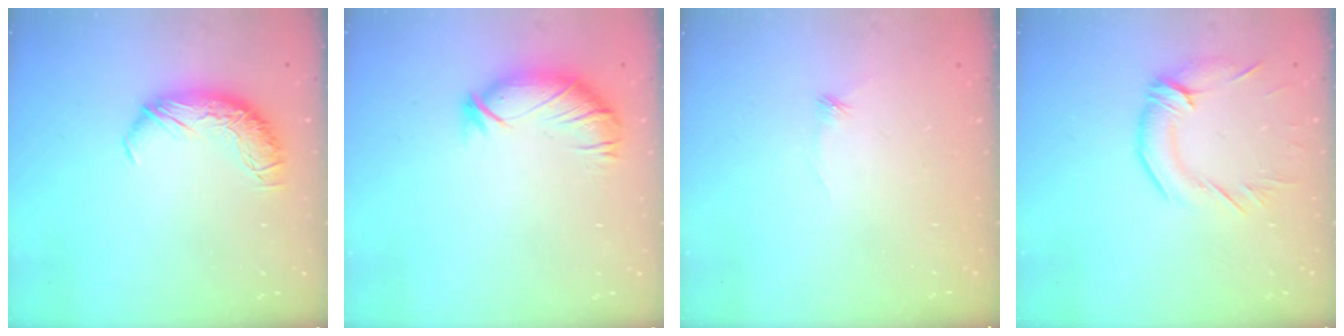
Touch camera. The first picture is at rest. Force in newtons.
{"total": 2.8, "press": 2.3, "slide": 1.6}
{"total": 8.7, "press": 8.7, "slide": 0.4}
{"total": 1.4, "press": 0.8, "slide": 1.1}